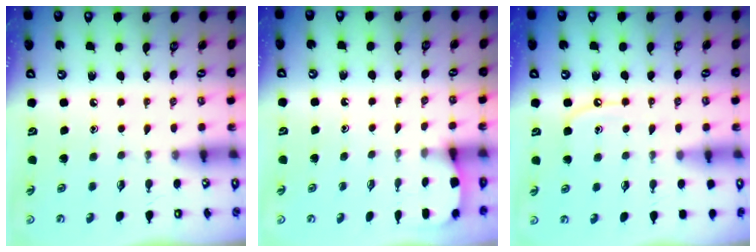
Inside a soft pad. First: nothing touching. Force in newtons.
{"total": 1.2, "press": 1.2, "slide": 0.0}
{"total": 5.8, "press": 5.8, "slide": 0.5}